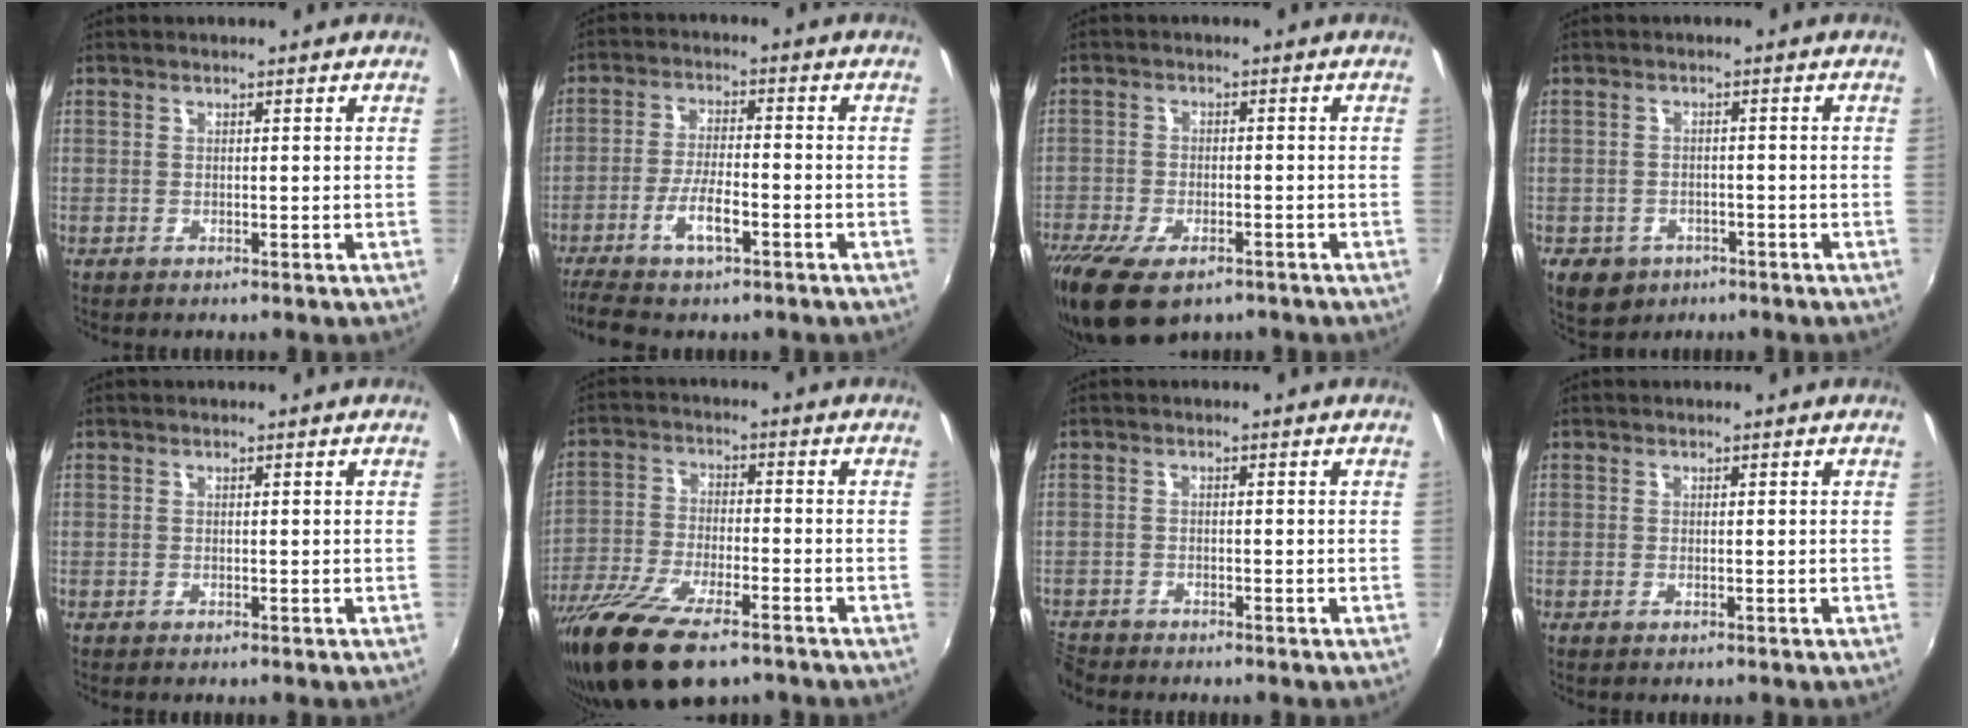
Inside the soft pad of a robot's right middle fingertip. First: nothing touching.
{"total": 8.5, "force": [-5.3, 1.9, 6.4], "torque": [-0.144, -0.006, -0.101]}
{"total": 11.9, "force": [-8.1, 5.0, 7.1], "torque": [-0.167, -0.041, -0.140]}
{"total": 7.0, "force": [-3.7, 5.2, 2.8], "torque": [-0.071, -0.013, -0.051]}
{"total": 0.0}
{"total": 15.6, "force": [-11.0, 4.5, 10.1], "torque": [-0.214, -0.051, -0.203]}
{"total": 3.6, "force": [-3.5, 1.0, 0.3], "torque": [-0.024, -0.015, -0.072]}
{"total": 0.5, "force": [-0.1, -0.4, 0.3], "torque": [-0.004, 0.000, -0.002]}